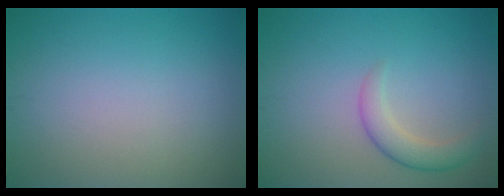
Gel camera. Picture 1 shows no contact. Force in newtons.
{"total": 2.6, "press": 2.6, "slide": 0.1}